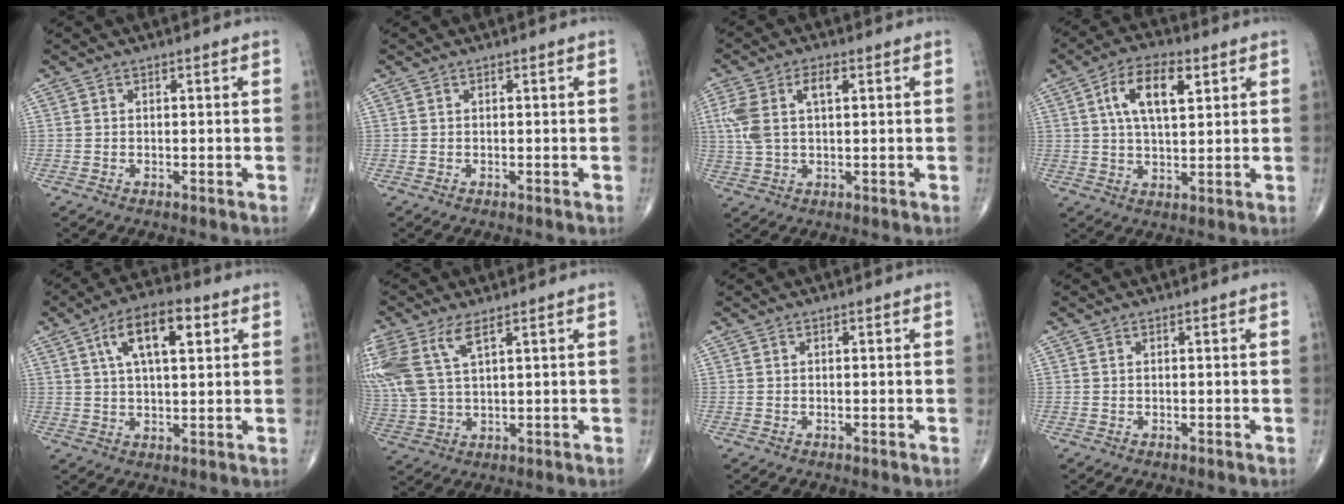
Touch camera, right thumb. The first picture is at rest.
{"total": 0.0}
{"total": 8.4, "force": [2.3, 4.1, 7.0], "torque": [-0.163, 0.017, 0.048]}
{"total": 10.6, "force": [3.7, 4.8, 8.6], "torque": [-0.147, -0.003, 0.065]}
{"total": 11.6, "force": [4.2, 4.9, 9.6], "torque": [-0.155, 0.004, 0.069]}
{"total": 12.9, "force": [5.9, 5.7, 10.0], "torque": [-0.256, -0.006, 0.124]}
{"total": 0.0}
{"total": 0.0}